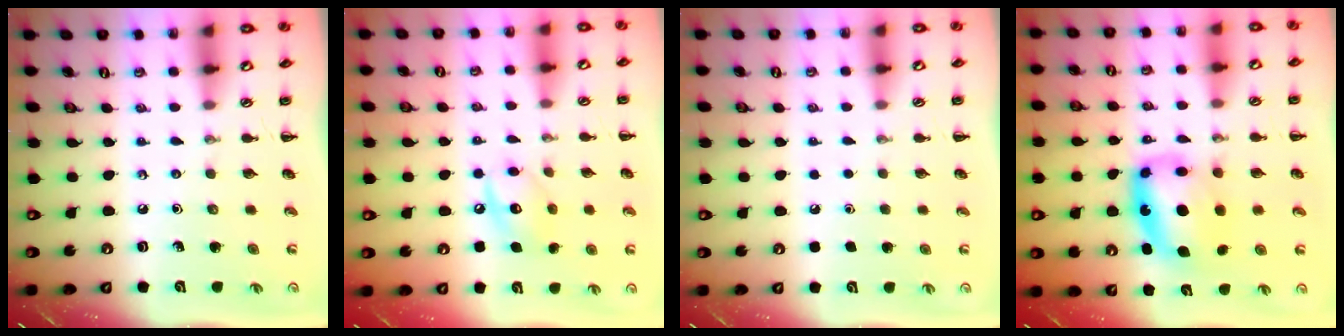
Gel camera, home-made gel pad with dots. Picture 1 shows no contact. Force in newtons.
{"total": 10.0, "press": 9.9, "slide": 0.8}
{"total": 1.7, "press": 1.7, "slide": 0.1}
{"total": 10.3, "press": 10.0, "slide": 2.6}